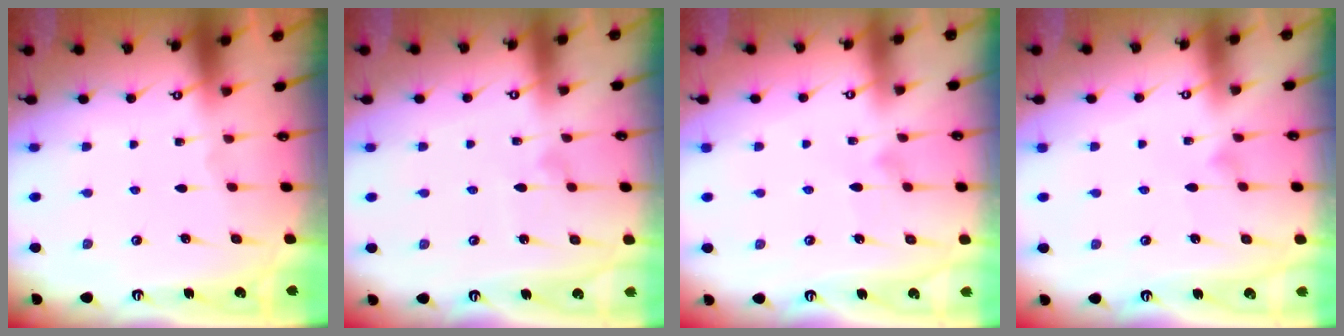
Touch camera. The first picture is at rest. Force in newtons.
{"total": 5.8, "press": 5.8, "slide": 0.5}
{"total": 7.2, "press": 7.2, "slide": 0.3}
{"total": 3.4, "press": 3.4, "slide": 0.2}